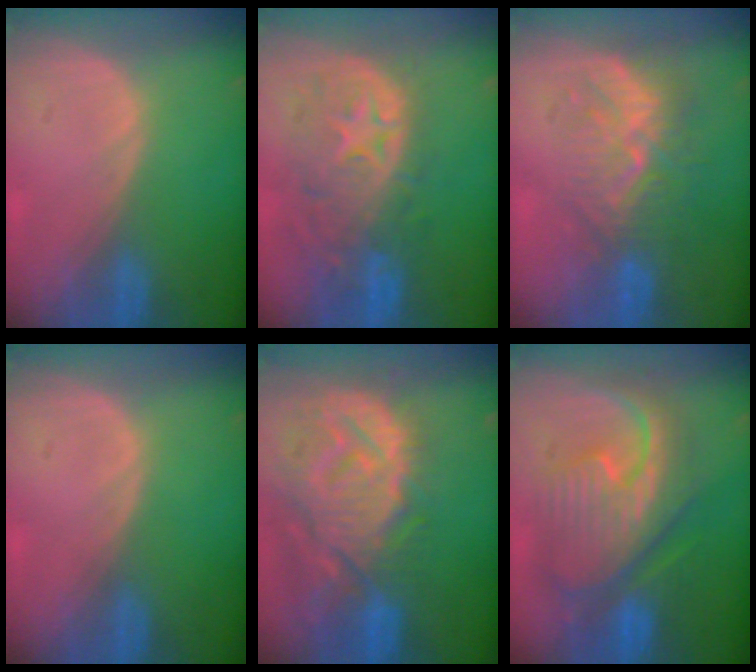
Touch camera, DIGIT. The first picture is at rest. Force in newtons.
{"total": 11.2, "press": 9.8, "slide": 5.3}
{"total": 8.7, "press": 8.2, "slide": 3.2}
{"total": 0.0}
{"total": 14.1, "press": 12.2, "slide": 7.1}
{"total": 12.4, "press": 12.4, "slide": 1.4}